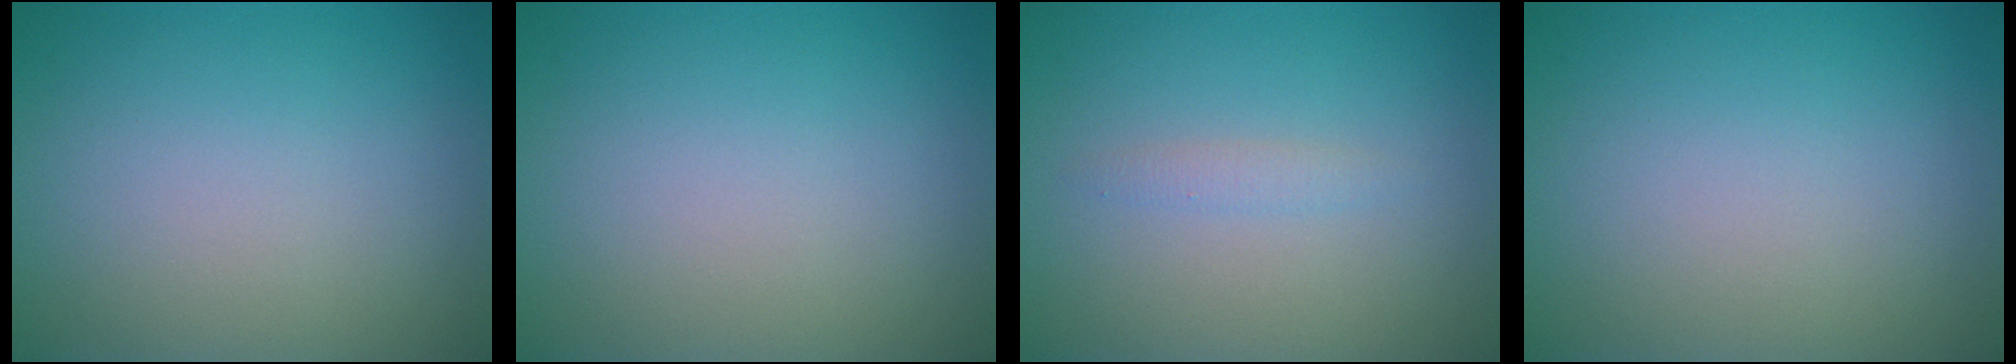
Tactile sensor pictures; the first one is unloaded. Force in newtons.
{"total": 0.0}
{"total": 0.9, "press": 0.9, "slide": 0.2}
{"total": 0.0}